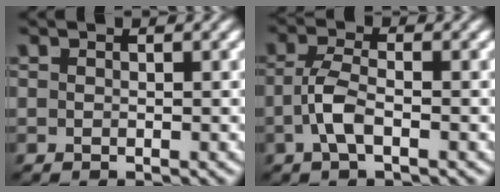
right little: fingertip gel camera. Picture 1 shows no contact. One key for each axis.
{"total": 2.8, "fx": -1.1, "fy": 0.7, "fz": 2.5, "tx": -0.053, "ty": -0.010, "tz": -0.014}